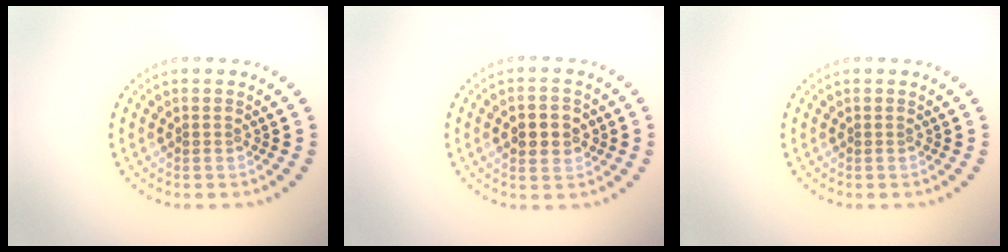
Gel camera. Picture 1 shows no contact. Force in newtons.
{"total": 2.9, "press": 2.9, "slide": 0.1}
{"total": 0.0}